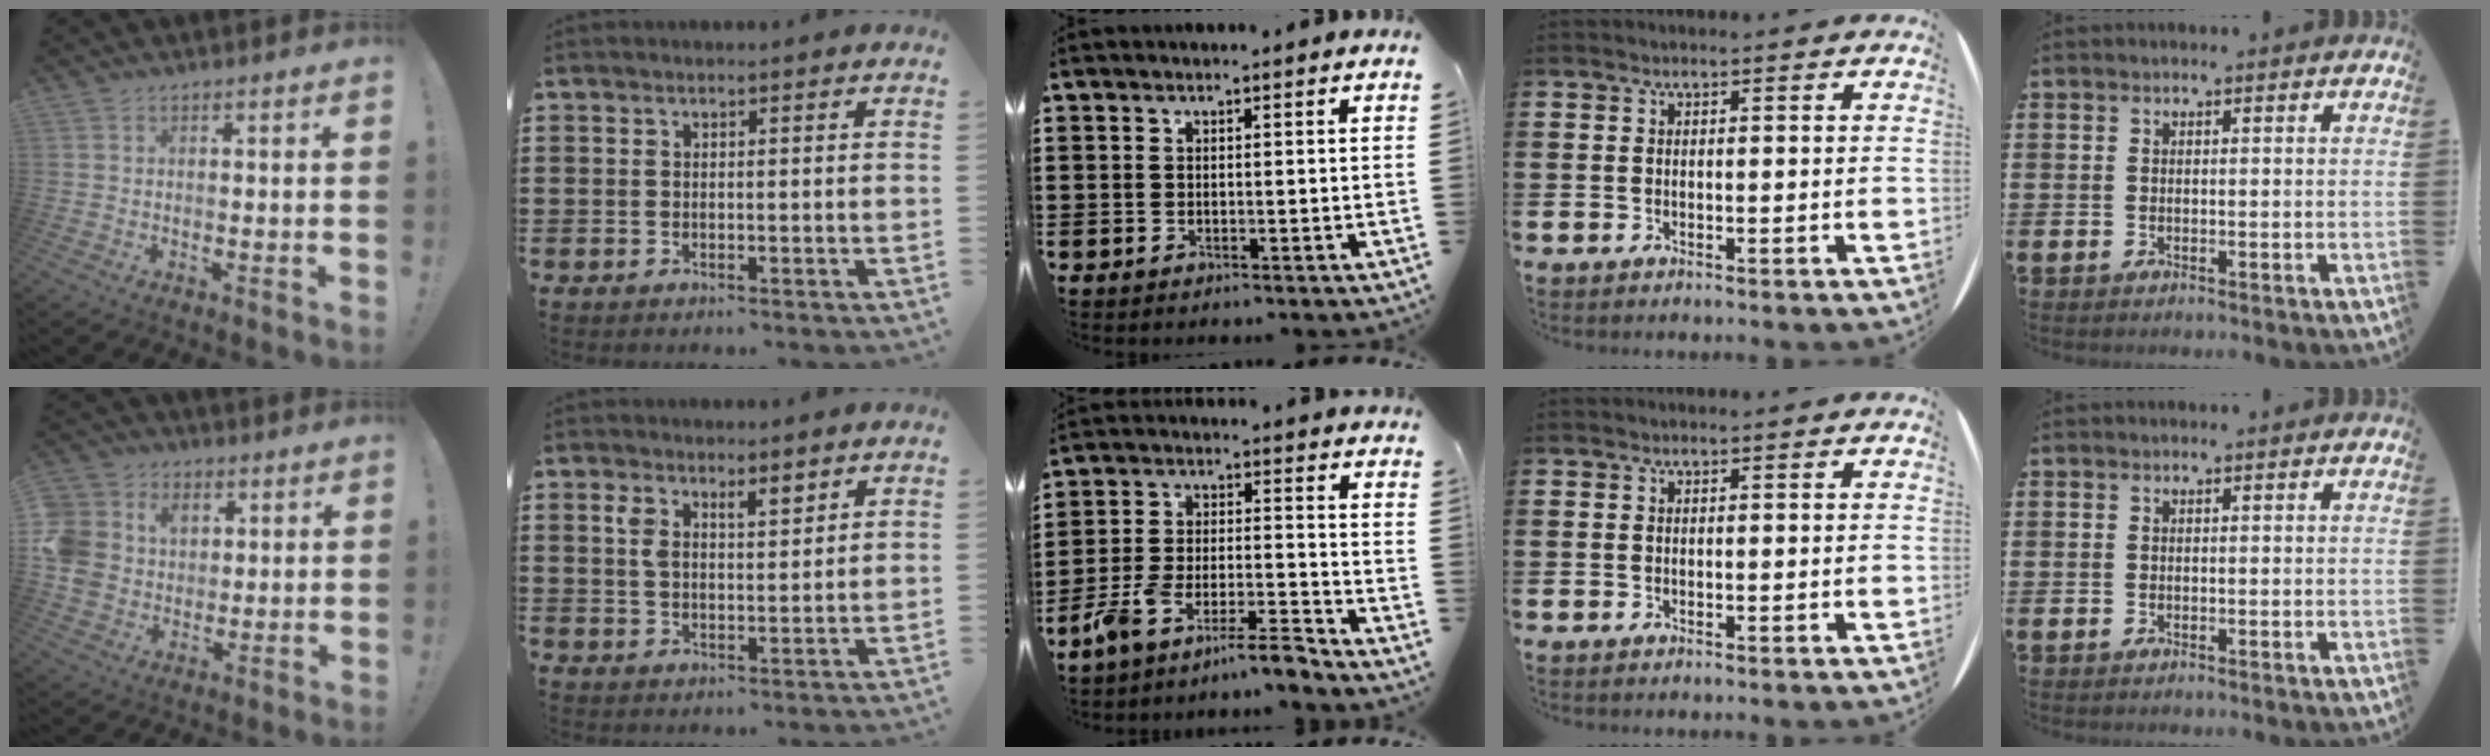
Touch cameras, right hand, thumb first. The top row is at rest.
{"thumb": {"total": 11.6, "force": [2.7, 10.2, 4.9], "torque": [-0.109, -0.013, 0.054]}, "index": {"total": 3.9, "force": [2.5, 1.5, 2.6], "torque": [-0.057, 0.006, 0.045]}, "middle": {"total": 8.0, "force": [-7.5, 0.0, 2.7], "torque": [-0.055, 0.005, -0.149]}}